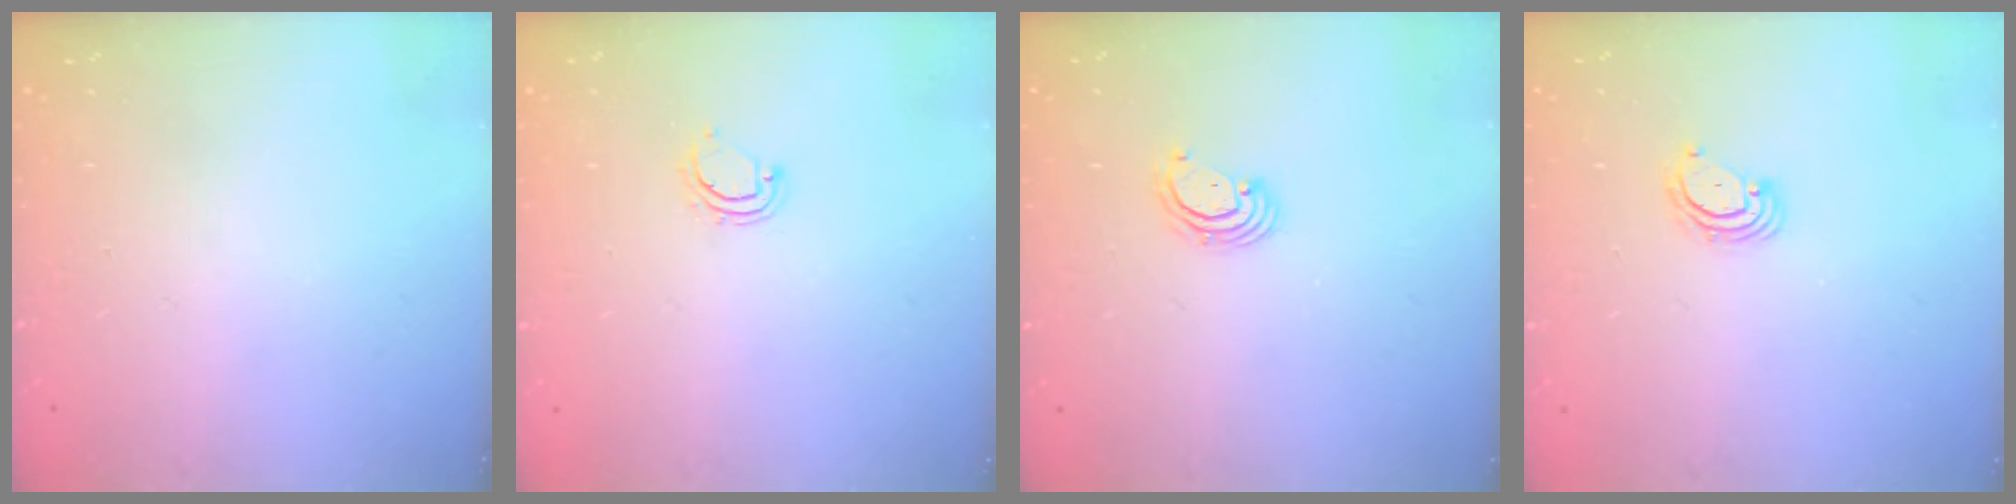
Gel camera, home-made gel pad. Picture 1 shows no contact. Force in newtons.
{"total": 4.2, "press": 4.2, "slide": 0.4}
{"total": 2.4, "press": 2.4, "slide": 0.2}
{"total": 4.5, "press": 4.4, "slide": 0.5}